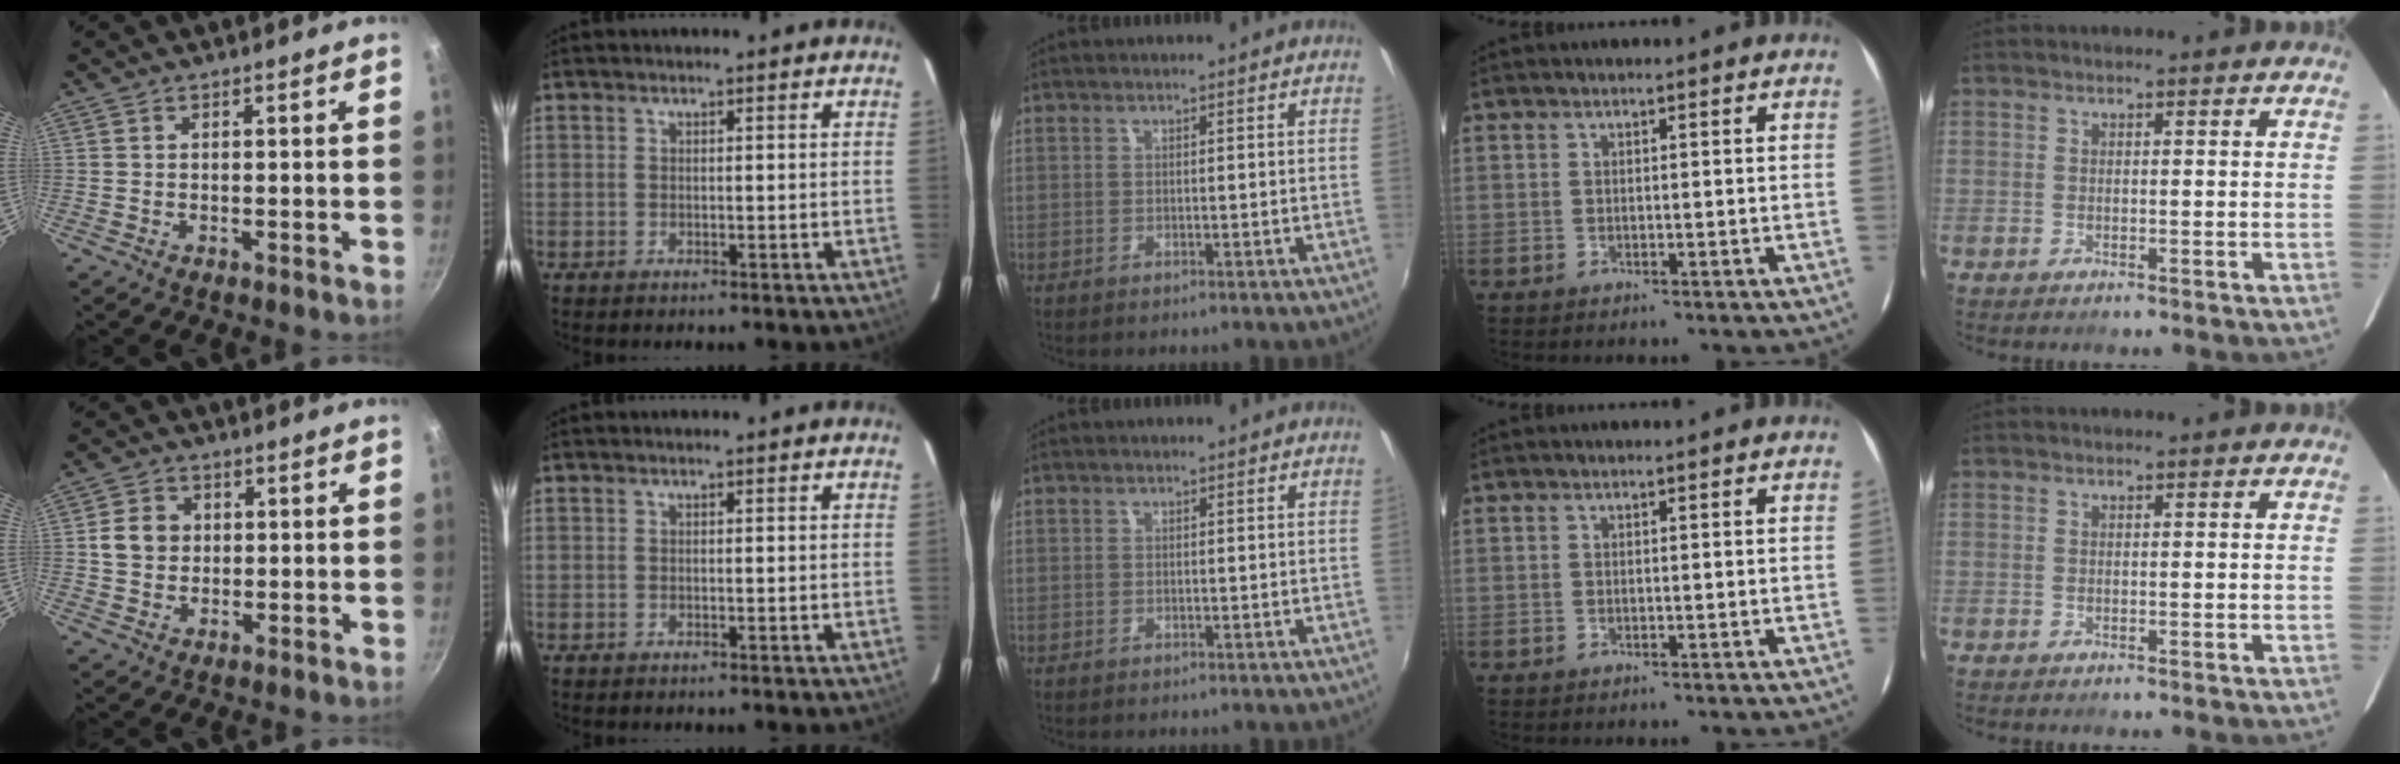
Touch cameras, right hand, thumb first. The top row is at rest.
{"thumb": {"total": 5.9, "force": [0.6, 5.1, 2.8], "torque": [-0.029, 0.007, 0.004]}}